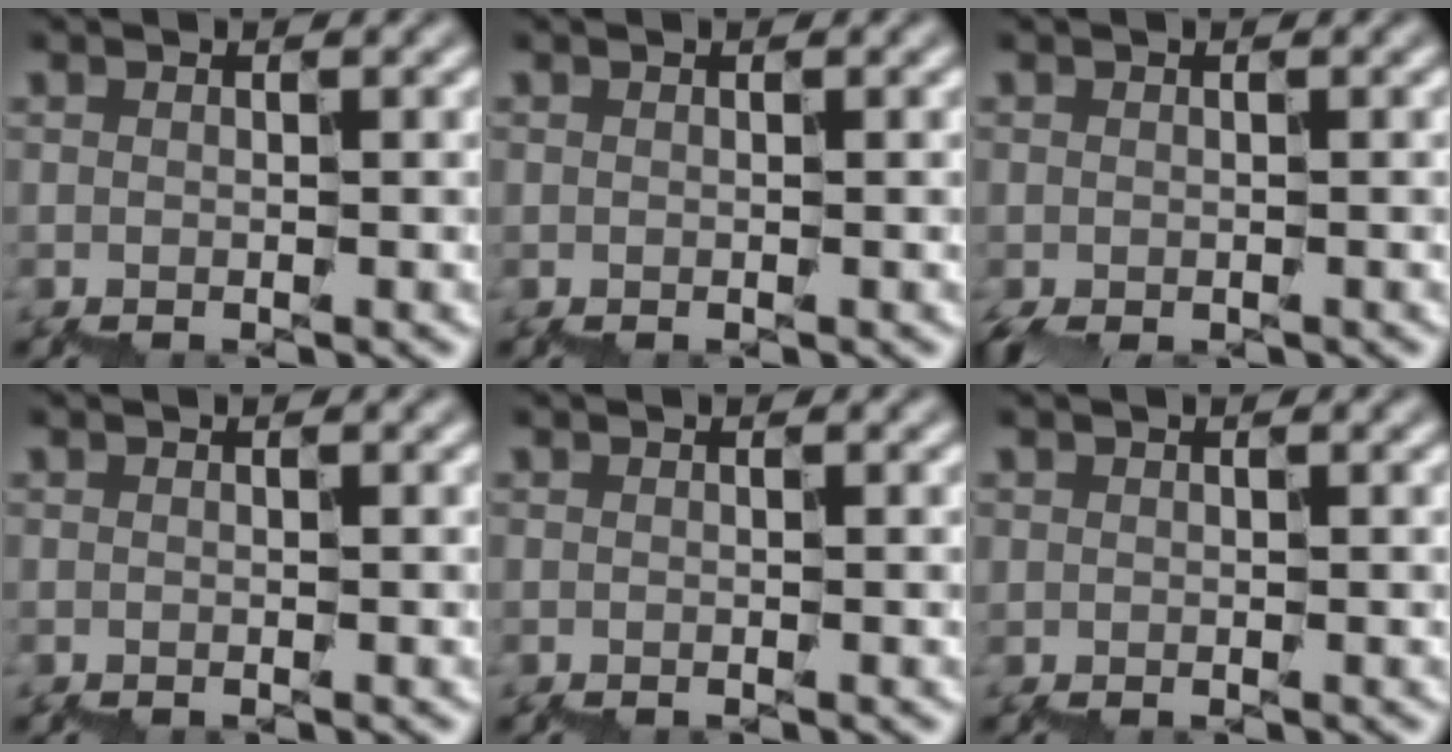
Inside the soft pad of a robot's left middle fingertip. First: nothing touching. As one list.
[{"total": 0.0}, {"total": 1.8, "force": [-1.3, 0.8, 1.0], "torque": [-0.017, -0.005, -0.011]}, {"total": 0.0}, {"total": 0.0}, {"total": 0.0}]